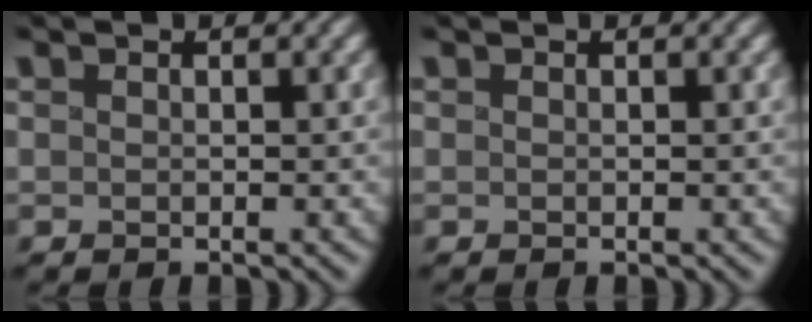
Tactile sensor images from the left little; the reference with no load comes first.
{"total": 0.0}